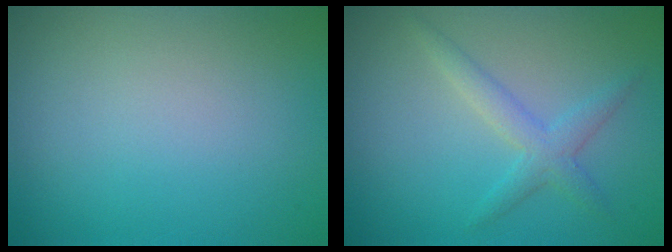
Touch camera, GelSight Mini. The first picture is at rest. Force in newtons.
{"total": 2.4, "press": 2.4, "slide": 0.2}